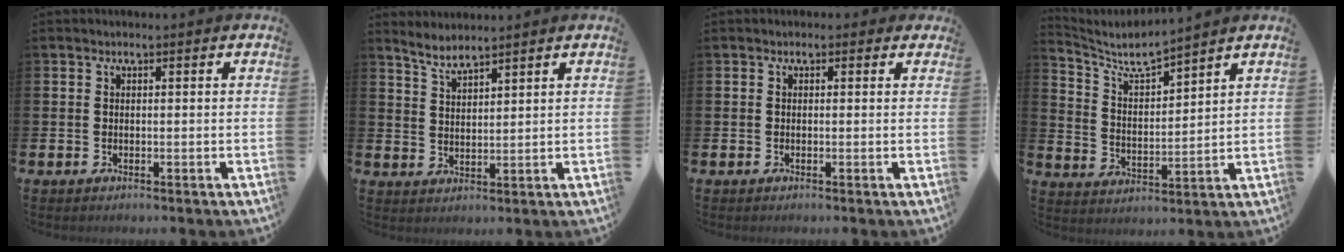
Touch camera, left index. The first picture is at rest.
{"total": 3.8, "force": [3.7, 0.0, 0.6], "torque": [-0.029, -0.014, 0.069]}
{"total": 0.7, "force": [-0.3, 0.6, 0.3], "torque": [-0.004, 0.006, -0.007]}
{"total": 5.3, "force": [4.9, 0.5, 1.8], "torque": [-0.061, -0.033, 0.082]}